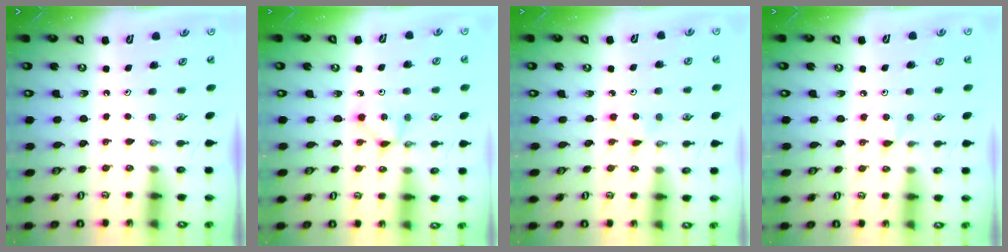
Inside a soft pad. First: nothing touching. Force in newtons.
{"total": 1.9, "press": 1.9, "slide": 0.1}
{"total": 1.6, "press": 1.6, "slide": 0.2}
{"total": 3.7, "press": 3.7, "slide": 0.5}